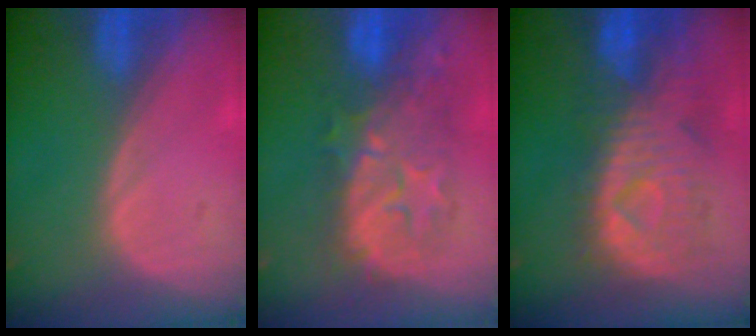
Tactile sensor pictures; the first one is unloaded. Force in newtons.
{"total": 9.4, "press": 9.2, "slide": 1.7}
{"total": 10.6, "press": 9.5, "slide": 4.8}